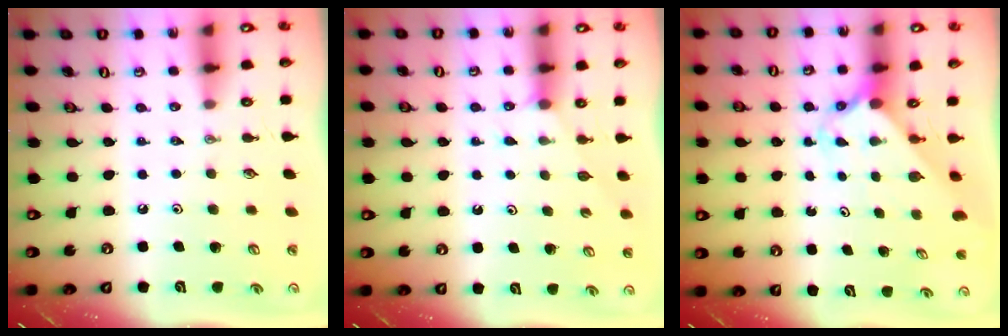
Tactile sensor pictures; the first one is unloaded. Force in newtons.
{"total": 2.5, "press": 2.5, "slide": 0.3}
{"total": 2.4, "press": 2.4, "slide": 0.2}